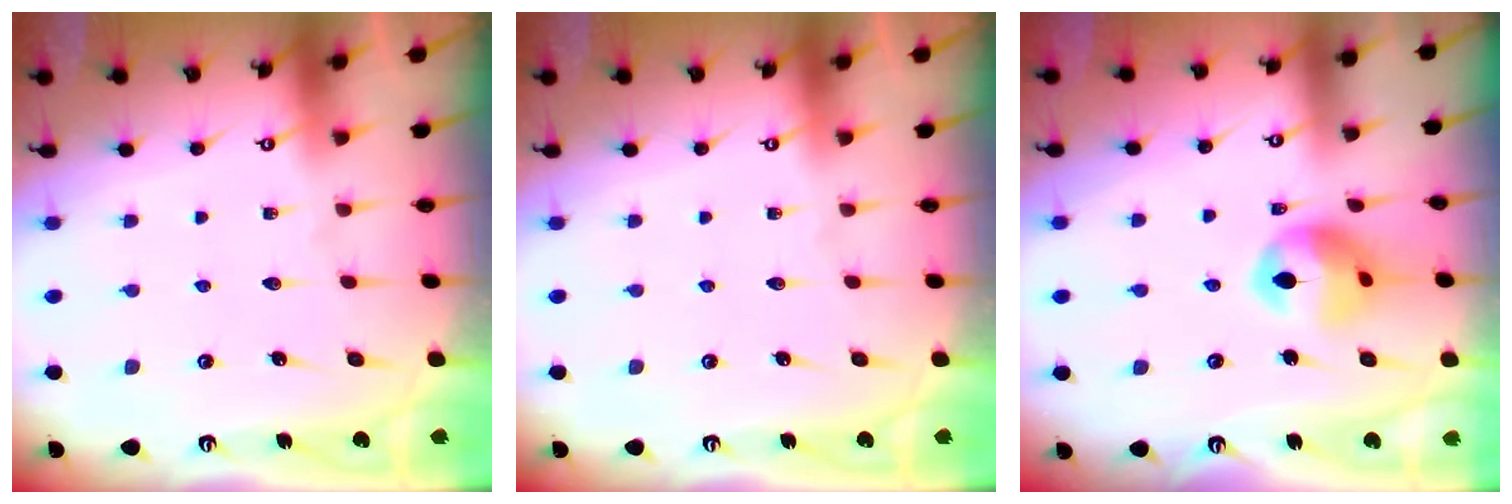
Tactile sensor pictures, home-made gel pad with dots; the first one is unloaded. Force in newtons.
{"total": 0.0}
{"total": 11.4, "press": 11.3, "slide": 0.9}